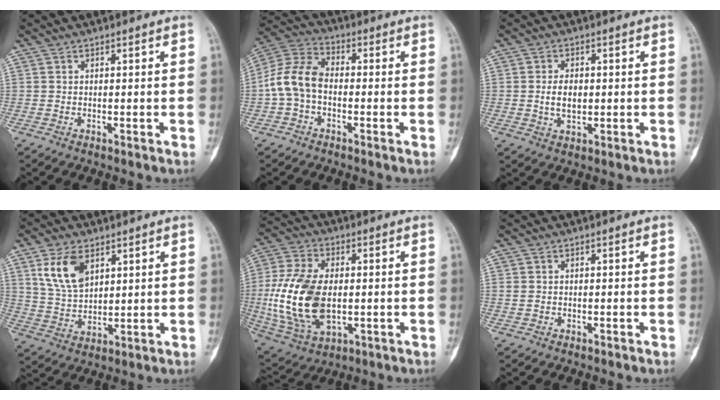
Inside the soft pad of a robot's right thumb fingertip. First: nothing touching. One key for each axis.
{"total": 9.7, "fx": -1.5, "fy": 6.4, "fz": 7.1, "tx": -0.141, "ty": 0.031, "tz": -0.043}
{"total": 4.6, "fx": 0.0, "fy": 2.8, "fz": 3.6, "tx": -0.059, "ty": -0.001, "tz": 0.001}
{"total": 9.6, "fx": 4.5, "fy": 5.6, "fz": 6.4, "tx": -0.108, "ty": -0.017, "tz": 0.096}
{"total": 19.4, "fx": -1.2, "fy": 11.5, "fz": 15.6, "tx": -0.318, "ty": -0.005, "tz": -0.012}
{"total": 0.9, "fx": -0.3, "fy": 0.7, "fz": 0.3, "tx": -0.006, "ty": 0.004, "tz": -0.004}